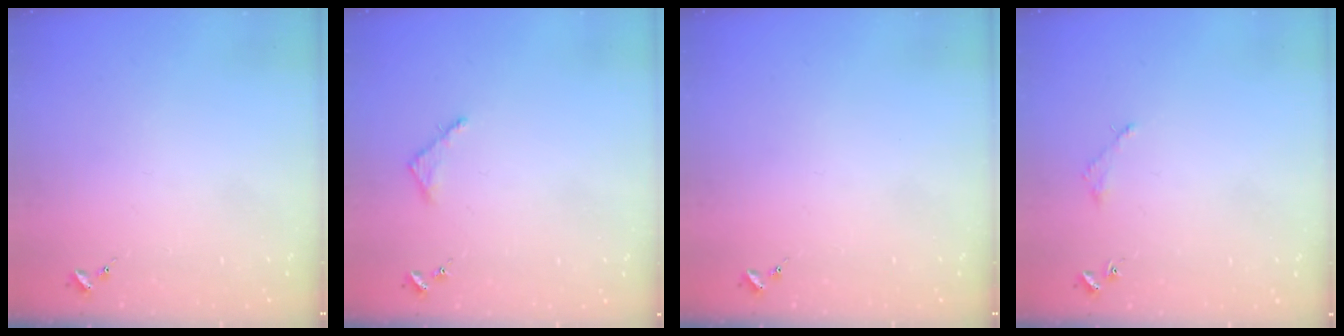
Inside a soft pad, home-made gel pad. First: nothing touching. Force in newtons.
{"total": 2.7, "press": 2.7, "slide": 0.3}
{"total": 0.0}
{"total": 2.0, "press": 2.0, "slide": 0.2}